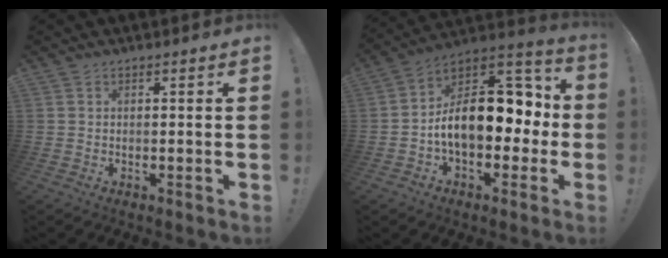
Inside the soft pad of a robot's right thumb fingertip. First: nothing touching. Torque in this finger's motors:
{"motor_torque": [2.51, 2.50, 0.42, -0.27, 0.24]}